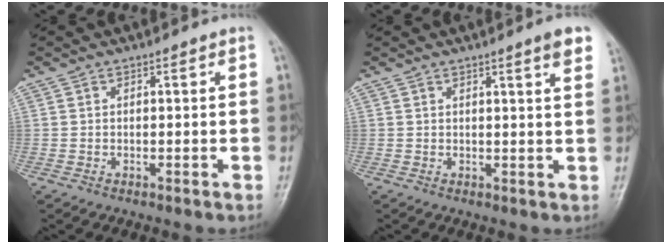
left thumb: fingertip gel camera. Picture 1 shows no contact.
{"total": 4.3, "force": [2.7, 0.0, 3.3], "torque": [-0.039, -0.013, 0.034]}